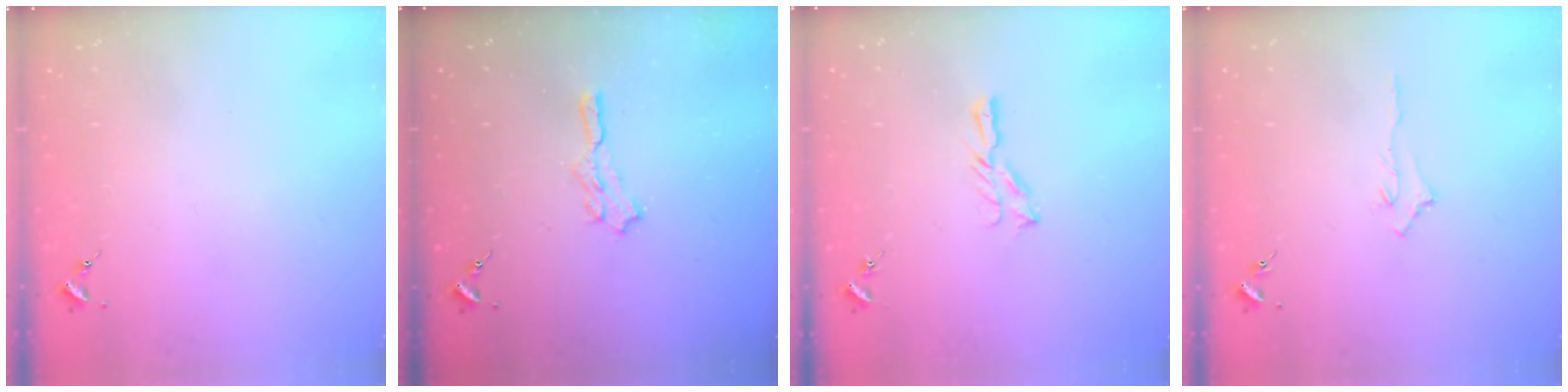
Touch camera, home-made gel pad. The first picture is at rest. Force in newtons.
{"total": 5.0, "press": 5.0, "slide": 0.8}
{"total": 5.1, "press": 5.1, "slide": 0.5}
{"total": 2.9, "press": 2.9, "slide": 0.4}